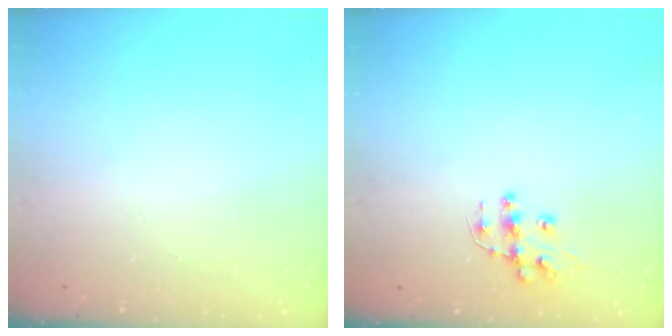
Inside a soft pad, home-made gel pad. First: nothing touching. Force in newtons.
{"total": 9.8, "press": 9.7, "slide": 0.5}